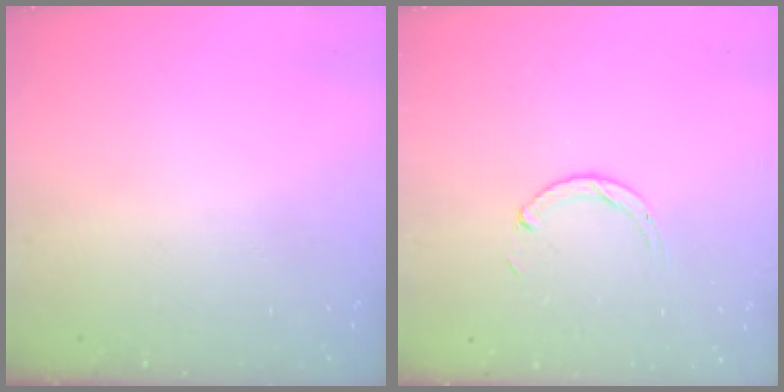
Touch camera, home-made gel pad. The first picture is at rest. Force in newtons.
{"total": 2.9, "press": 2.9, "slide": 0.4}